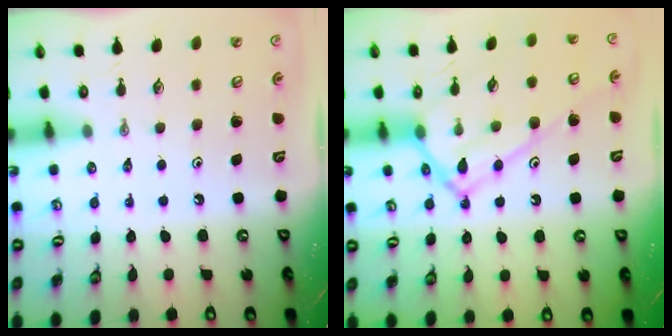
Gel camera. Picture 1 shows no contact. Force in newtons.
{"total": 16.4, "press": 16.4, "slide": 1.0}